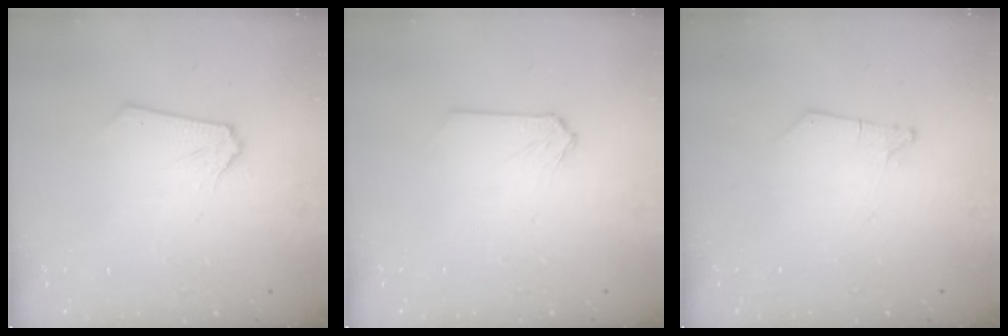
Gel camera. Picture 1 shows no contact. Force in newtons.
{"total": 0.0}
{"total": 0.0}